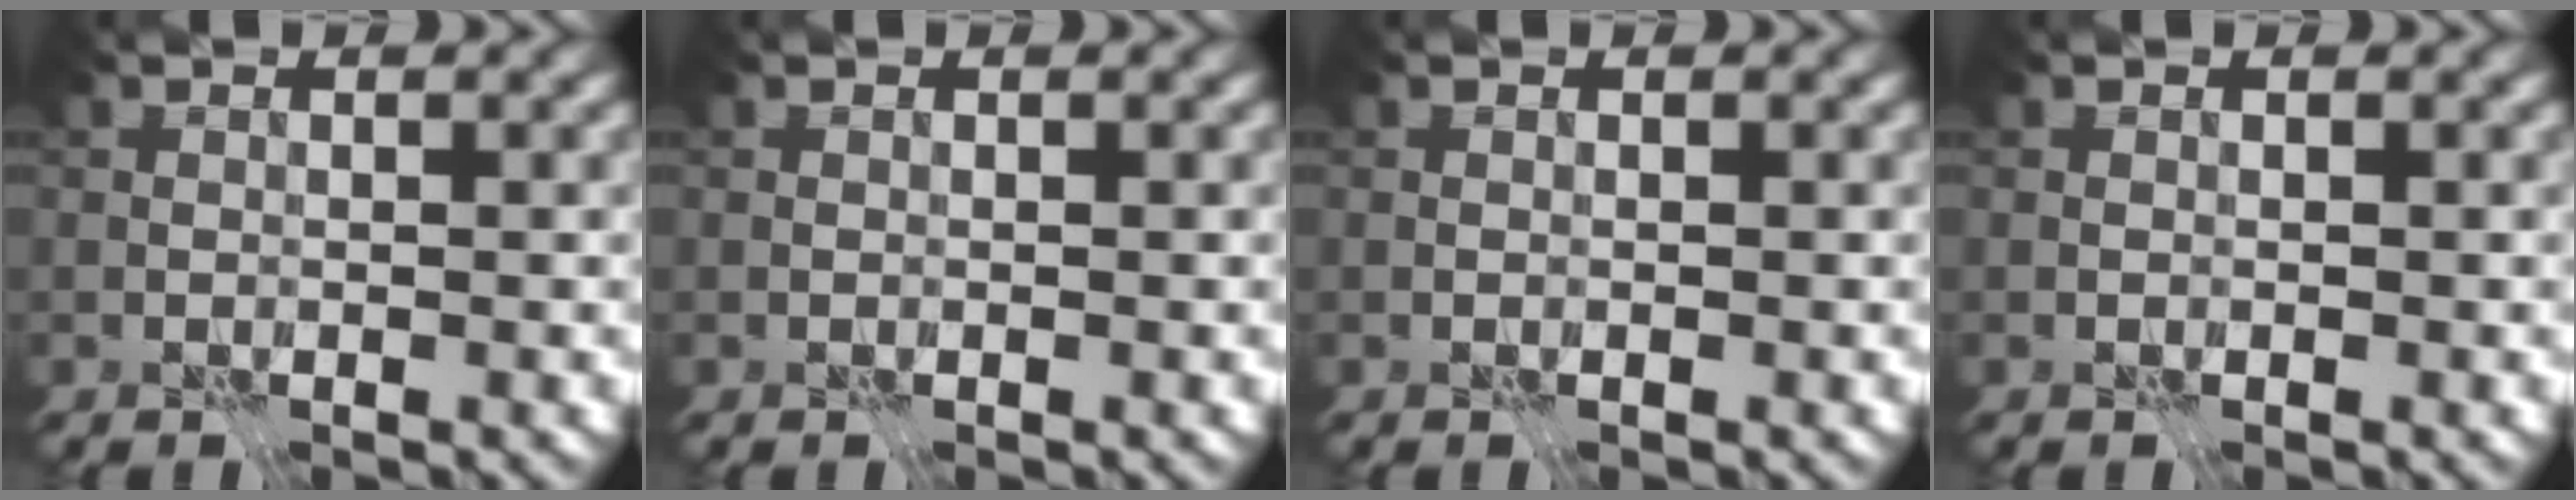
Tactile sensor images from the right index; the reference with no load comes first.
{"total": 0.0}
{"total": 0.0}
{"total": 0.0}